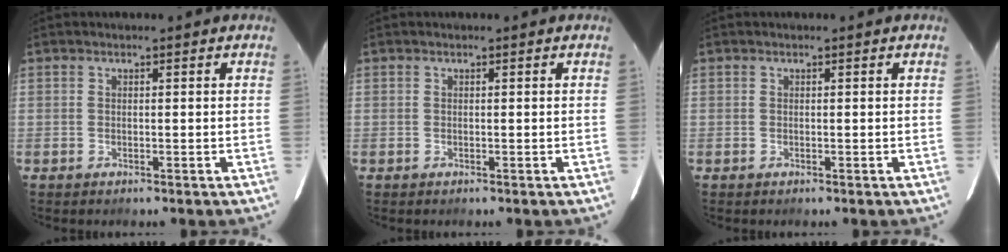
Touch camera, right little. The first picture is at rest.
{"total": 0.0}
{"total": 0.0}